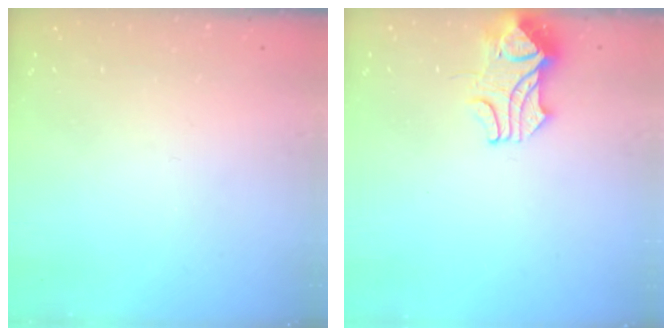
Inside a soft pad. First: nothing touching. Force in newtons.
{"total": 2.0, "press": 1.9, "slide": 0.8}